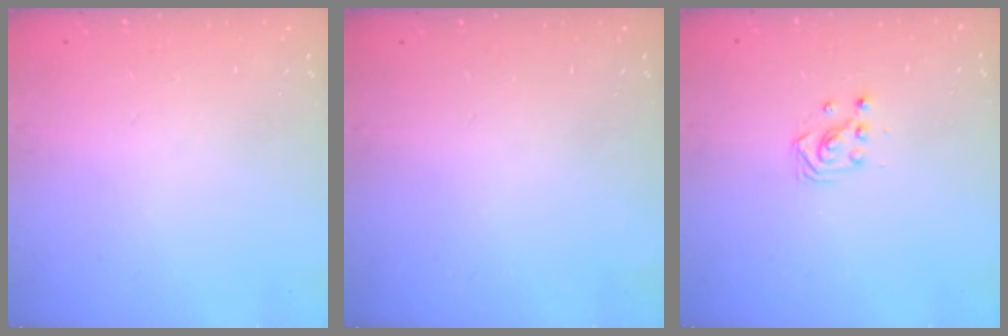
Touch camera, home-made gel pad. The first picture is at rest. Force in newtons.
{"total": 0.0}
{"total": 2.9, "press": 2.9, "slide": 0.3}